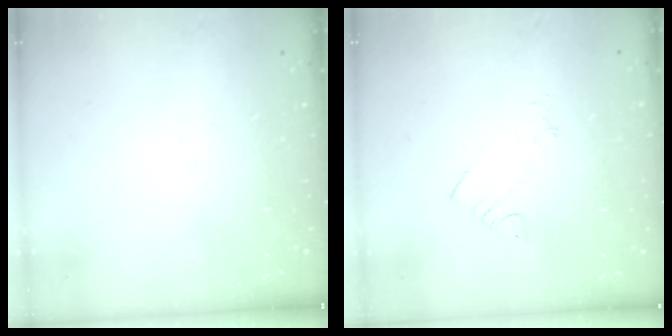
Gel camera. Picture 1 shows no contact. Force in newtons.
{"total": 3.0, "press": 3.0, "slide": 0.4}